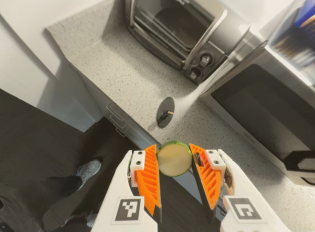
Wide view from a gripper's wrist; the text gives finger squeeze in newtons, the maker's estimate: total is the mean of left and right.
{"total": 10.0, "left": 10.3, "right": 9.7}